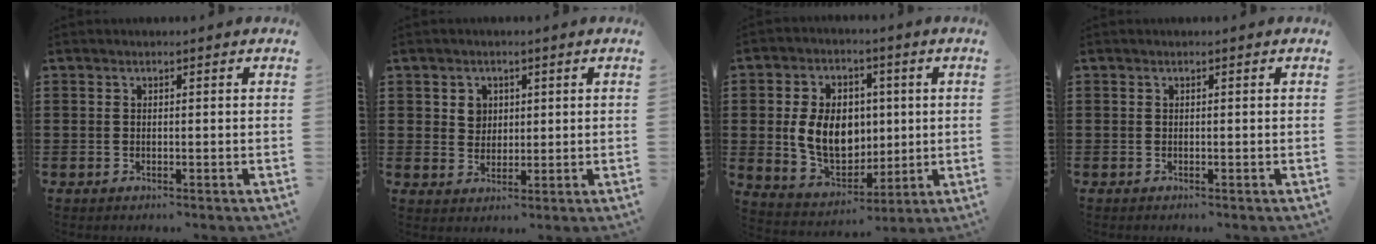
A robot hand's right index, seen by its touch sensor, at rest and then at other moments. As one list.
[{"total": 3.0, "force": [1.1, 2.7, 1.0], "torque": [-0.021, 0.006, 0.018]}, {"total": 10.2, "force": [0.5, 7.6, 6.7], "torque": [-0.139, 0.009, 0.005]}, {"total": 0.0}]